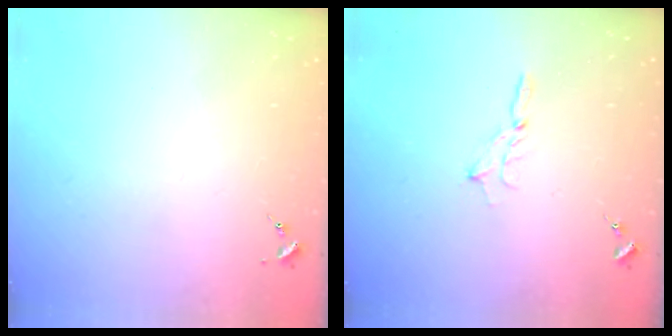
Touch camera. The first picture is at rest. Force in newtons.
{"total": 2.5, "press": 2.5, "slide": 0.2}